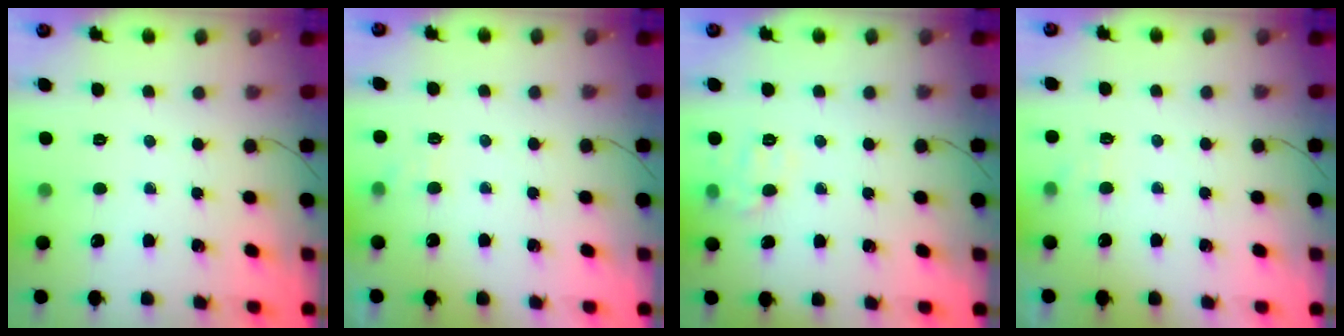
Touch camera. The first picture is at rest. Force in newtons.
{"total": 1.6, "press": 1.2, "slide": 1.1}
{"total": 7.5, "press": 7.5, "slide": 0.6}
{"total": 1.6, "press": 1.2, "slide": 1.1}